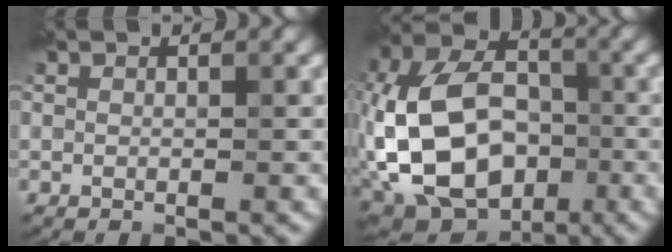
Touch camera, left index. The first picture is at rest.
{"total": 15.0, "force": [-3.3, 10.5, 10.3], "torque": [-0.199, -0.001, -0.049]}